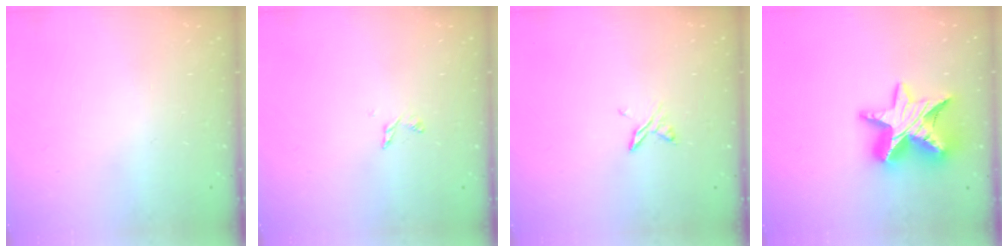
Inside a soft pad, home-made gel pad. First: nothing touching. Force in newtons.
{"total": 2.8, "press": 2.8, "slide": 0.2}
{"total": 5.1, "press": 5.1, "slide": 0.6}
{"total": 16.2, "press": 16.1, "slide": 1.7}